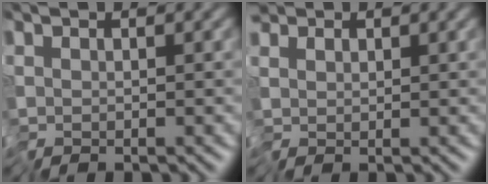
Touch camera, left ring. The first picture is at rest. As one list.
[{"total": 1.9, "force": [0.5, 1.4, 1.2], "torque": [-0.036, 0.004, 0.004]}]